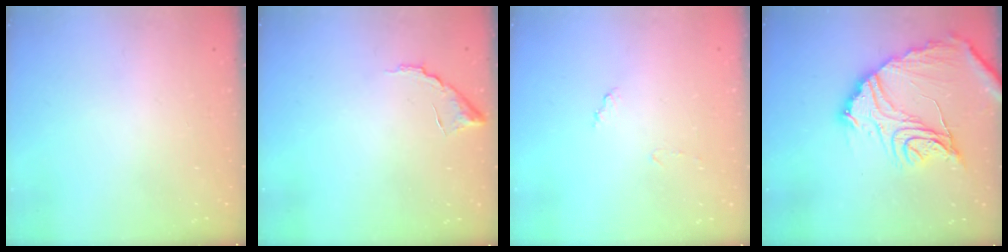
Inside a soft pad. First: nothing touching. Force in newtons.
{"total": 7.3, "press": 7.3, "slide": 0.3}
{"total": 6.9, "press": 6.9, "slide": 0.5}
{"total": 20.3, "press": 20.2, "slide": 2.1}